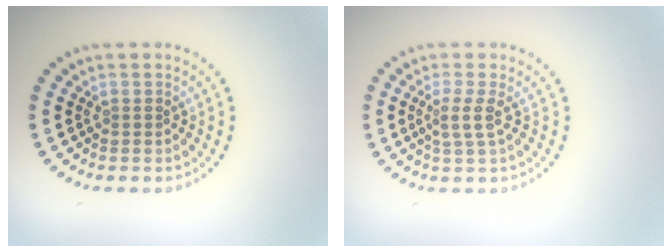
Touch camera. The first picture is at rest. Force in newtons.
{"total": 2.0, "press": 1.5, "slide": 1.3}